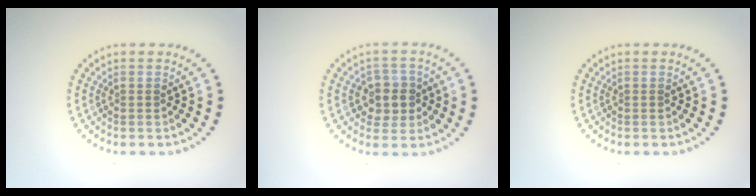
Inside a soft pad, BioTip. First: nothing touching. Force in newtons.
{"total": 2.9, "press": 2.7, "slide": 0.9}
{"total": 0.0}